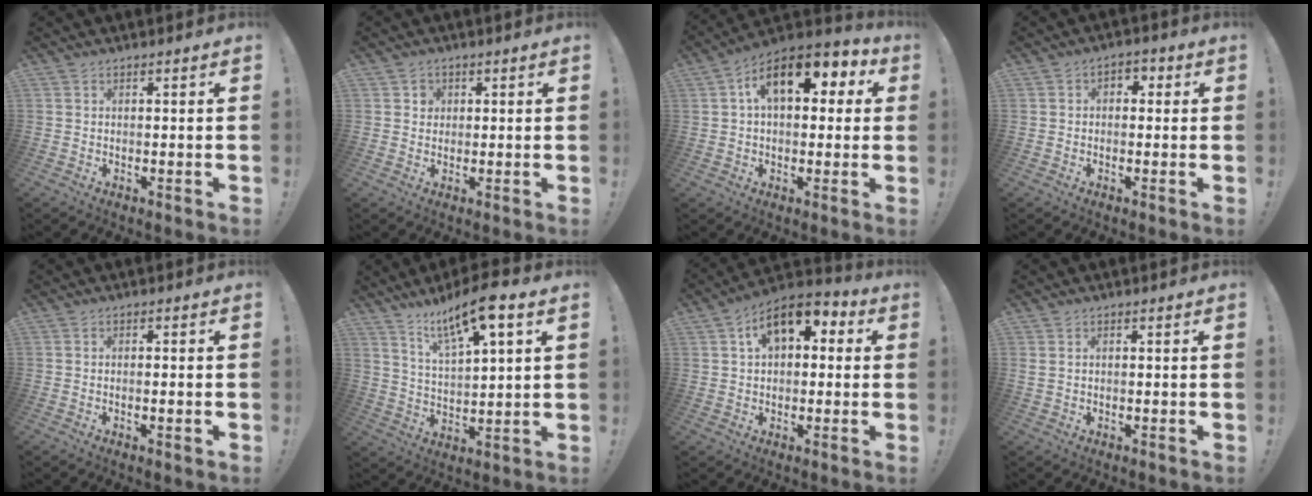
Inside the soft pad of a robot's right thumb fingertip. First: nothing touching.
{"total": 2.4, "force": [0.7, 2.2, 0.5], "torque": [-0.003, -0.002, 0.010]}
{"total": 14.5, "force": [5.0, 7.8, 11.1], "torque": [-0.172, -0.004, 0.084]}
{"total": 3.1, "force": [-1.0, 2.4, 1.7], "torque": [-0.020, 0.008, -0.020]}
{"total": 1.4, "force": [-0.4, -0.1, 1.4], "torque": [-0.023, 0.000, -0.007]}
{"total": 12.5, "force": [8.2, 2.9, 9.0], "torque": [-0.150, -0.040, 0.134]}
{"total": 11.0, "force": [4.4, 6.5, 7.6], "torque": [-0.118, -0.005, 0.082]}
{"total": 1.0, "force": [0.5, 0.5, 0.7], "torque": [-0.016, 0.002, 0.010]}